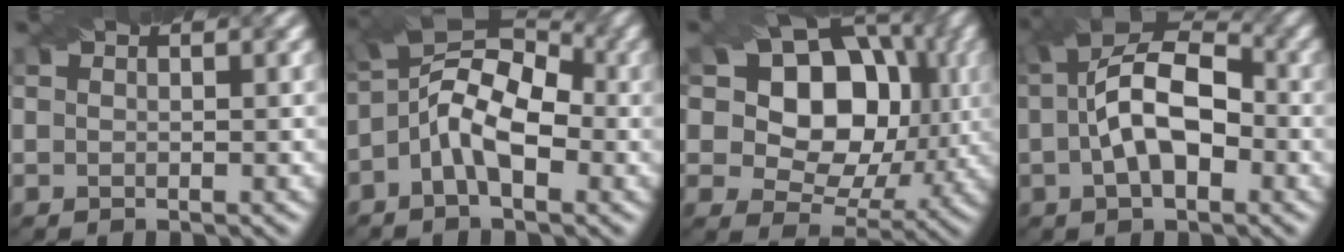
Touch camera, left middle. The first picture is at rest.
{"total": 7.9, "force": [-1.3, 4.1, 6.7], "torque": [-0.113, 0.022, -0.034]}
{"total": 14.7, "force": [4.4, 10.5, 9.3], "torque": [-0.150, 0.053, 0.056]}
{"total": 8.5, "force": [0.0, 4.5, 7.2], "torque": [-0.127, 0.018, -0.007]}